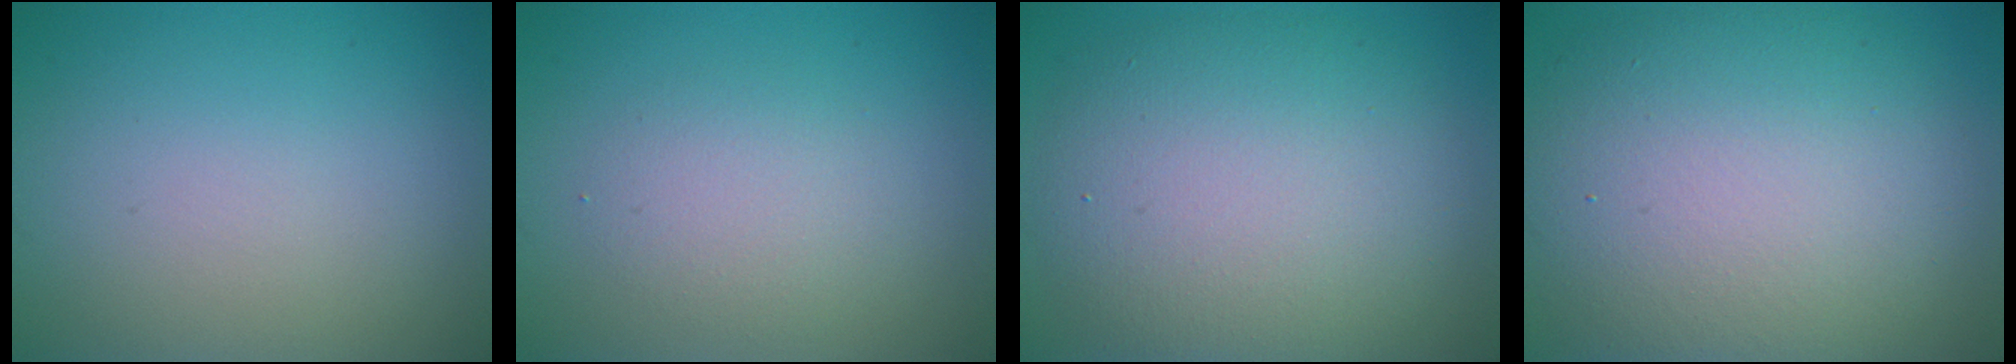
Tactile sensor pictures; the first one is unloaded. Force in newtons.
{"total": 2.4, "press": 2.4, "slide": 0.2}
{"total": 9.6, "press": 9.6, "slide": 0.5}
{"total": 12.7, "press": 12.7, "slide": 0.6}